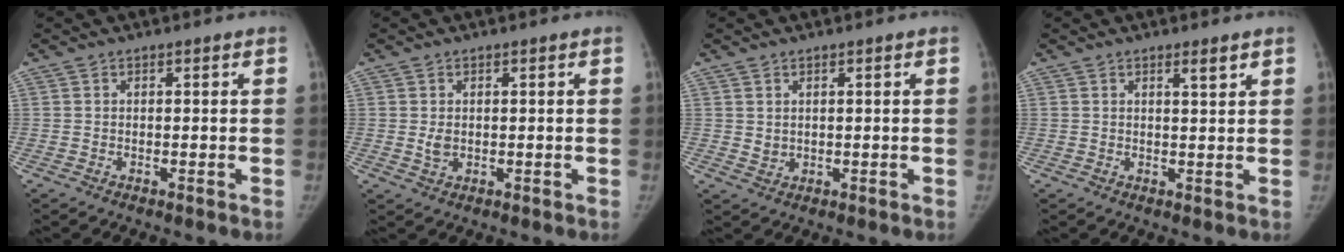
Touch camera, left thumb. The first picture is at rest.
{"total": 1.9, "force": [0.2, 1.4, 1.3], "torque": [-0.015, -0.004, 0.008]}
{"total": 1.8, "force": [0.9, 1.2, 0.9], "torque": [-0.007, -0.008, 0.022]}
{"total": 2.2, "force": [1.5, 0.3, 1.6], "torque": [-0.021, -0.011, 0.024]}